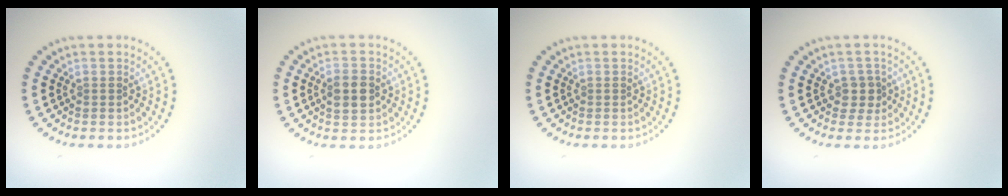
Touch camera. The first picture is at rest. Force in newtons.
{"total": 2.7, "press": 2.7, "slide": 0.1}
{"total": 0.0}
{"total": 1.9, "press": 1.6, "slide": 1.0}